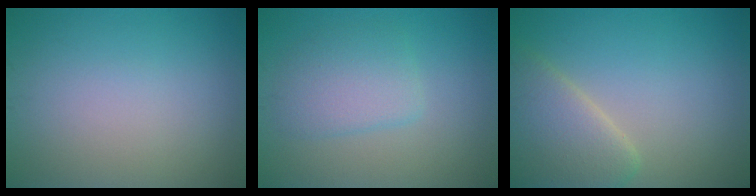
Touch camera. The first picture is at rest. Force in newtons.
{"total": 3.4, "press": 3.4, "slide": 0.1}
{"total": 5.6, "press": 5.6, "slide": 0.5}